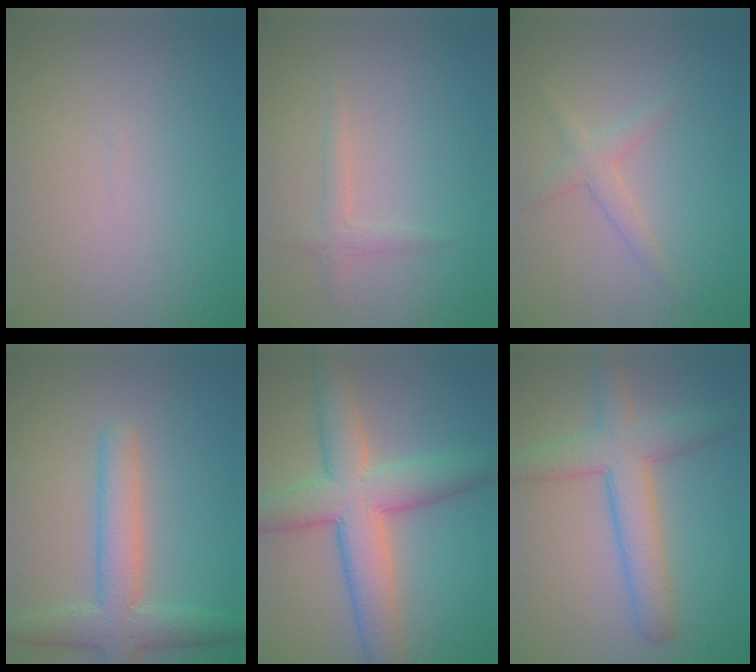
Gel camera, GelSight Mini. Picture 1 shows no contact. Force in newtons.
{"total": 1.3, "press": 1.3, "slide": 0.0}
{"total": 1.8, "press": 1.8, "slide": 0.1}
{"total": 4.9, "press": 4.9, "slide": 0.2}
{"total": 7.9, "press": 7.8, "slide": 0.2}
{"total": 5.4, "press": 5.4, "slide": 0.1}